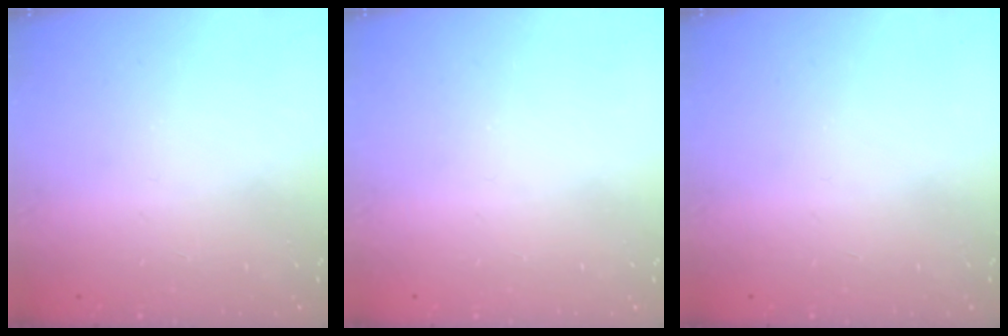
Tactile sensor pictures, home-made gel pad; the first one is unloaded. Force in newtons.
{"total": 0.0}
{"total": 0.0}